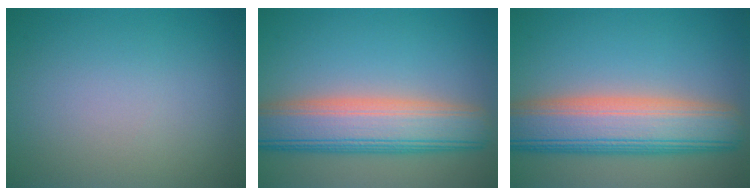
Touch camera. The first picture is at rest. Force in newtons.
{"total": 8.6, "press": 8.6, "slide": 0.4}
{"total": 9.7, "press": 9.7, "slide": 0.6}